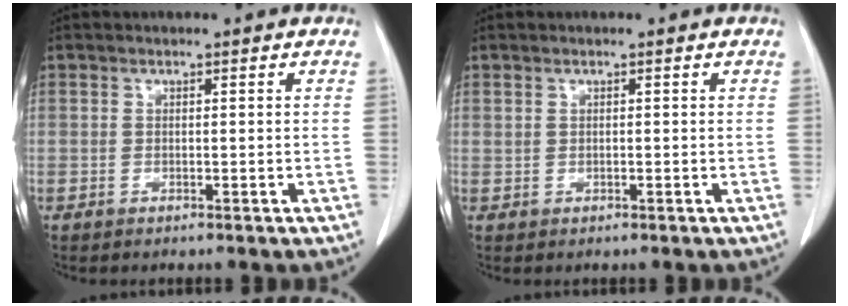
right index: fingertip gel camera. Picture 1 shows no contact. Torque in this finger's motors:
{"motor_torque": [0.06, 0.11, 0.04, 0.00]}